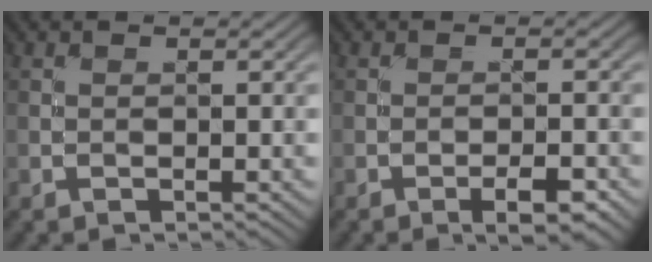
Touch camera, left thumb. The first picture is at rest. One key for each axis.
{"total": 3.5, "fx": -2.1, "fy": 1.0, "fz": 2.7, "tx": -0.042, "ty": 0.005, "tz": -0.029}